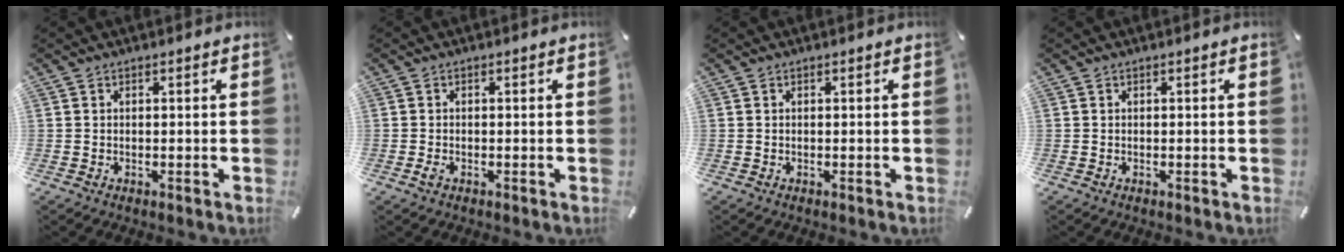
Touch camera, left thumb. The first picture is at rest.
{"total": 1.0, "force": [-0.4, 0.5, 0.8], "torque": [-0.014, -0.001, -0.006]}
{"total": 0.0}
{"total": 0.0}